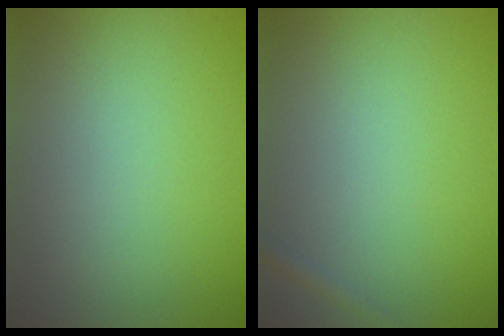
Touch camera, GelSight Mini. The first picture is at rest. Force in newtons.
{"total": 0.8, "press": 0.8, "slide": 0.1}